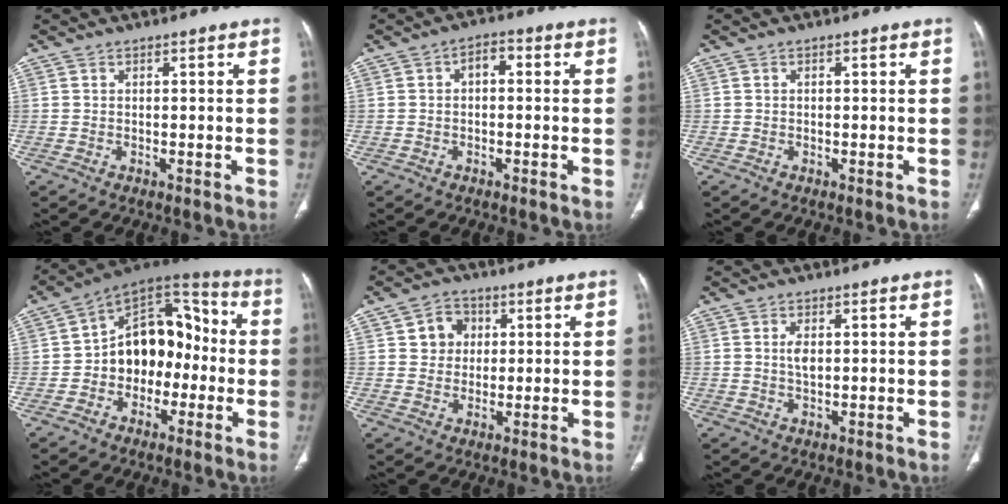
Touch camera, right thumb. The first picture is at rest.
{"total": 3.2, "force": [0.2, 2.0, 2.5], "torque": [-0.031, 0.014, -0.005]}
{"total": 0.0}
{"total": 16.5, "force": [-2.0, 11.5, 11.7], "torque": [-0.129, 0.055, -0.042]}
{"total": 5.9, "force": [1.5, 5.3, 2.2], "torque": [-0.004, 0.001, 0.022]}
{"total": 2.4, "force": [0.5, 1.2, 2.0], "torque": [-0.038, -0.003, 0.010]}